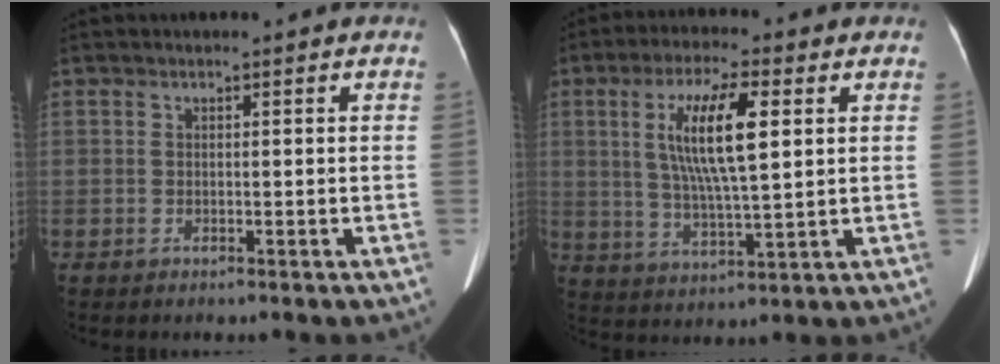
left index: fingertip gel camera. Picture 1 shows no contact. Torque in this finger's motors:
{"motor_torque": [0.42, -0.24, 0.31, 0.08]}